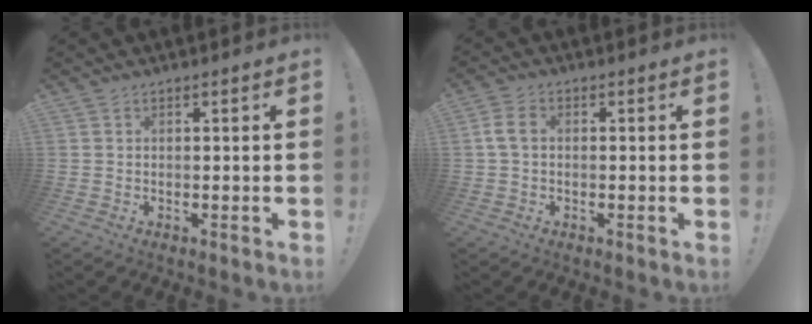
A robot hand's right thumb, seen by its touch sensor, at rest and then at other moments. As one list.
[{"total": 4.2, "force": [0.5, 2.7, 3.2], "torque": [-0.064, 0.010, 0.012]}]